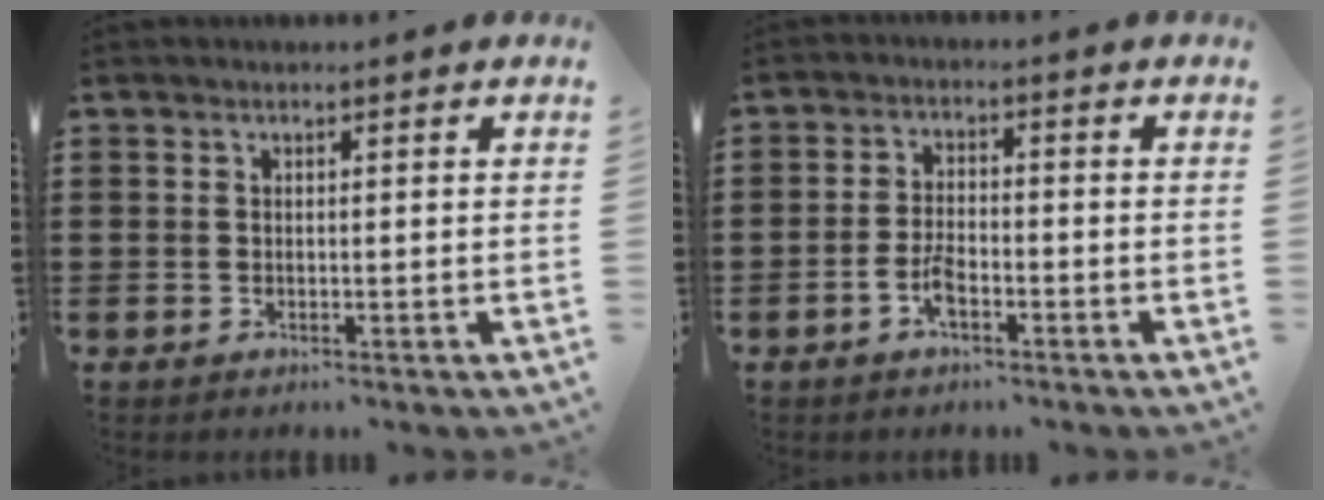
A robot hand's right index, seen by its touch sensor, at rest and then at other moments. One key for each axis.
{"total": 3.8, "fx": -2.1, "fy": 1.4, "fz": 2.9, "tx": -0.071, "ty": -0.002, "tz": -0.044}